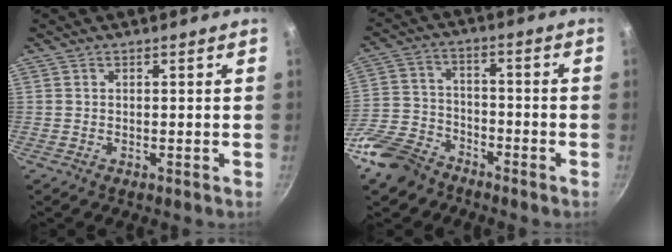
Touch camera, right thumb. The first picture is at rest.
{"total": 12.0, "force": [-8.4, 7.1, 4.8], "torque": [-0.092, 0.058, -0.171]}